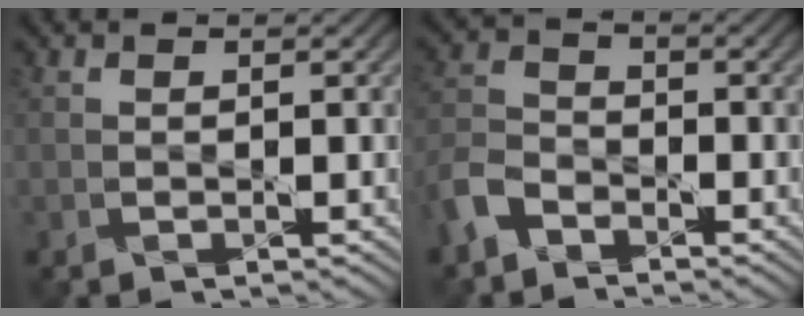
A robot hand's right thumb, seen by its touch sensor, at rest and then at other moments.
{"total": 5.6, "force": [-4.1, 3.0, 2.3], "torque": [-0.066, 0.000, -0.097]}